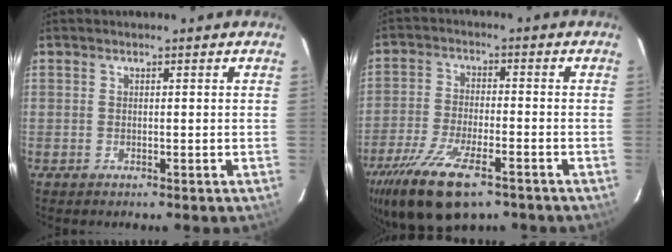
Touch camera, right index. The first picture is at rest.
{"total": 15.4, "force": [-10.0, 5.6, 10.3], "torque": [-0.223, -0.039, -0.181]}